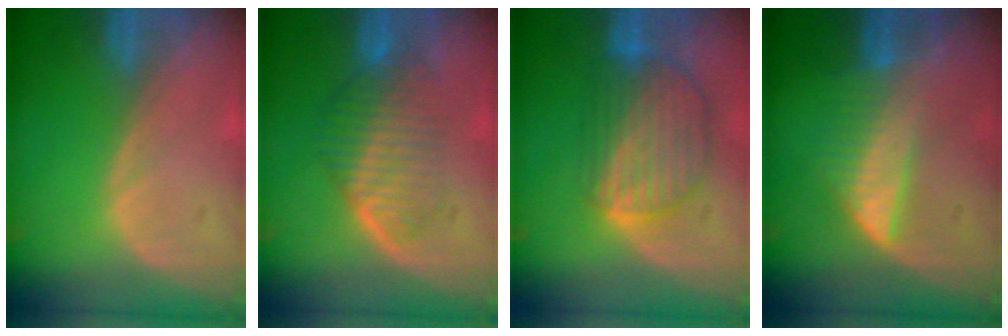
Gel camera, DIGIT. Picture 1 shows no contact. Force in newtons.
{"total": 6.7, "press": 6.4, "slide": 1.7}
{"total": 8.8, "press": 7.7, "slide": 4.3}
{"total": 6.5, "press": 5.9, "slide": 2.7}